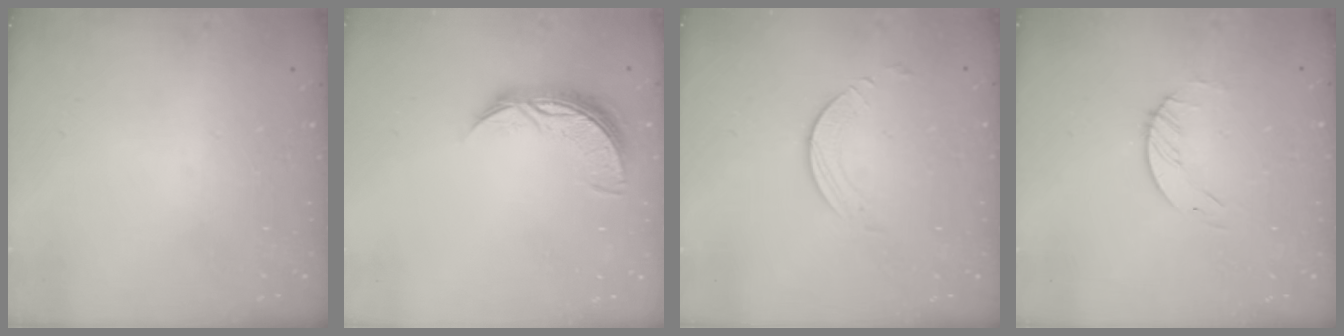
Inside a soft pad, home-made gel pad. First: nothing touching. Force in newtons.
{"total": 8.8, "press": 8.8, "slide": 0.4}
{"total": 3.2, "press": 3.2, "slide": 0.3}
{"total": 1.7, "press": 1.7, "slide": 0.2}